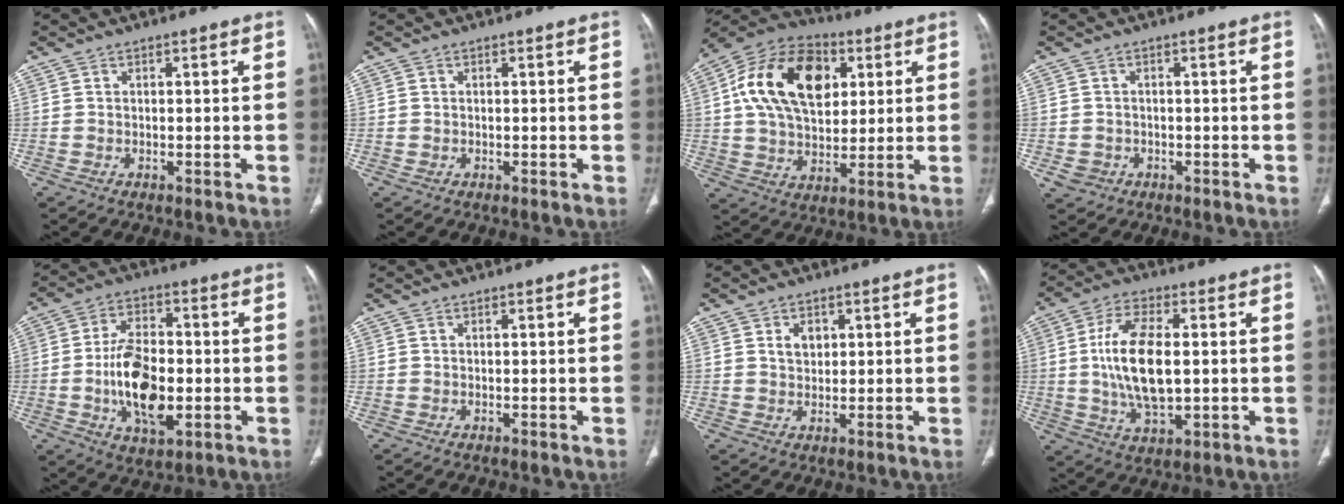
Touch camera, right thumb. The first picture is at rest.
{"total": 0.0}
{"total": 21.0, "force": [5.6, 13.5, 15.1], "torque": [-0.240, 0.004, 0.090]}
{"total": 2.9, "force": [-1.0, 2.6, 0.8], "torque": [-0.007, 0.007, -0.009]}
{"total": 14.3, "force": [-2.4, 7.8, 11.8], "torque": [-0.196, 0.006, -0.037]}
{"total": 0.0}
{"total": 3.0, "force": [1.1, 2.2, 1.7], "torque": [-0.011, -0.004, 0.019]}
{"total": 14.3, "force": [0.5, 6.9, 12.5], "torque": [-0.232, -0.003, 0.012]}